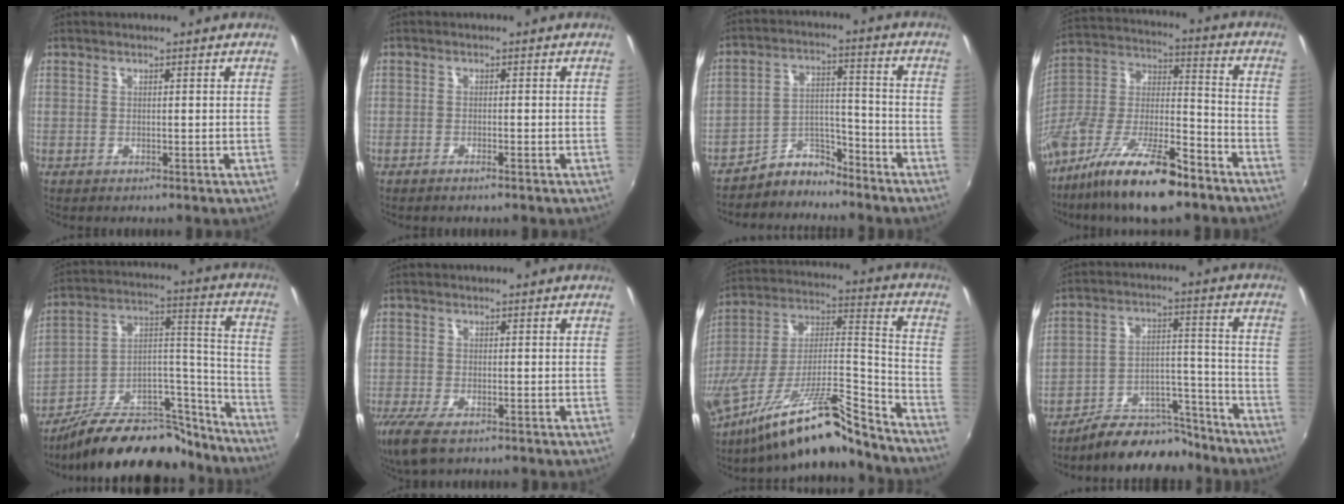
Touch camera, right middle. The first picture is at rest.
{"total": 1.4, "force": [-1.1, -0.1, 0.8], "torque": [-0.022, -0.001, -0.023]}
{"total": 6.8, "force": [-6.3, 2.3, 0.8], "torque": [-0.011, 0.029, -0.116]}
{"total": 20.4, "force": [-13.9, 5.4, 13.8], "torque": [-0.269, -0.017, -0.251]}
{"total": 25.6, "force": [-20.9, 9.2, 11.5], "torque": [-0.177, 0.047, -0.302]}
{"total": 7.1, "force": [-4.5, 2.4, 5.0], "torque": [-0.116, -0.033, -0.082]}
{"total": 21.8, "force": [-17.7, 2.1, 12.5], "torque": [-0.218, -0.030, -0.306]}
{"total": 13.3, "force": [-11.7, 4.7, 4.0], "torque": [-0.072, 0.035, -0.167]}